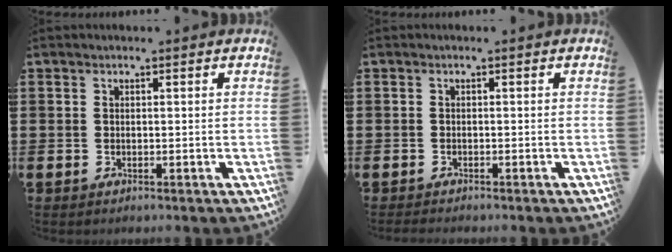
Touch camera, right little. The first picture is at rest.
{"total": 0.6, "force": [-0.6, 0.1, 0.1], "torque": [-0.003, -0.002, -0.012]}